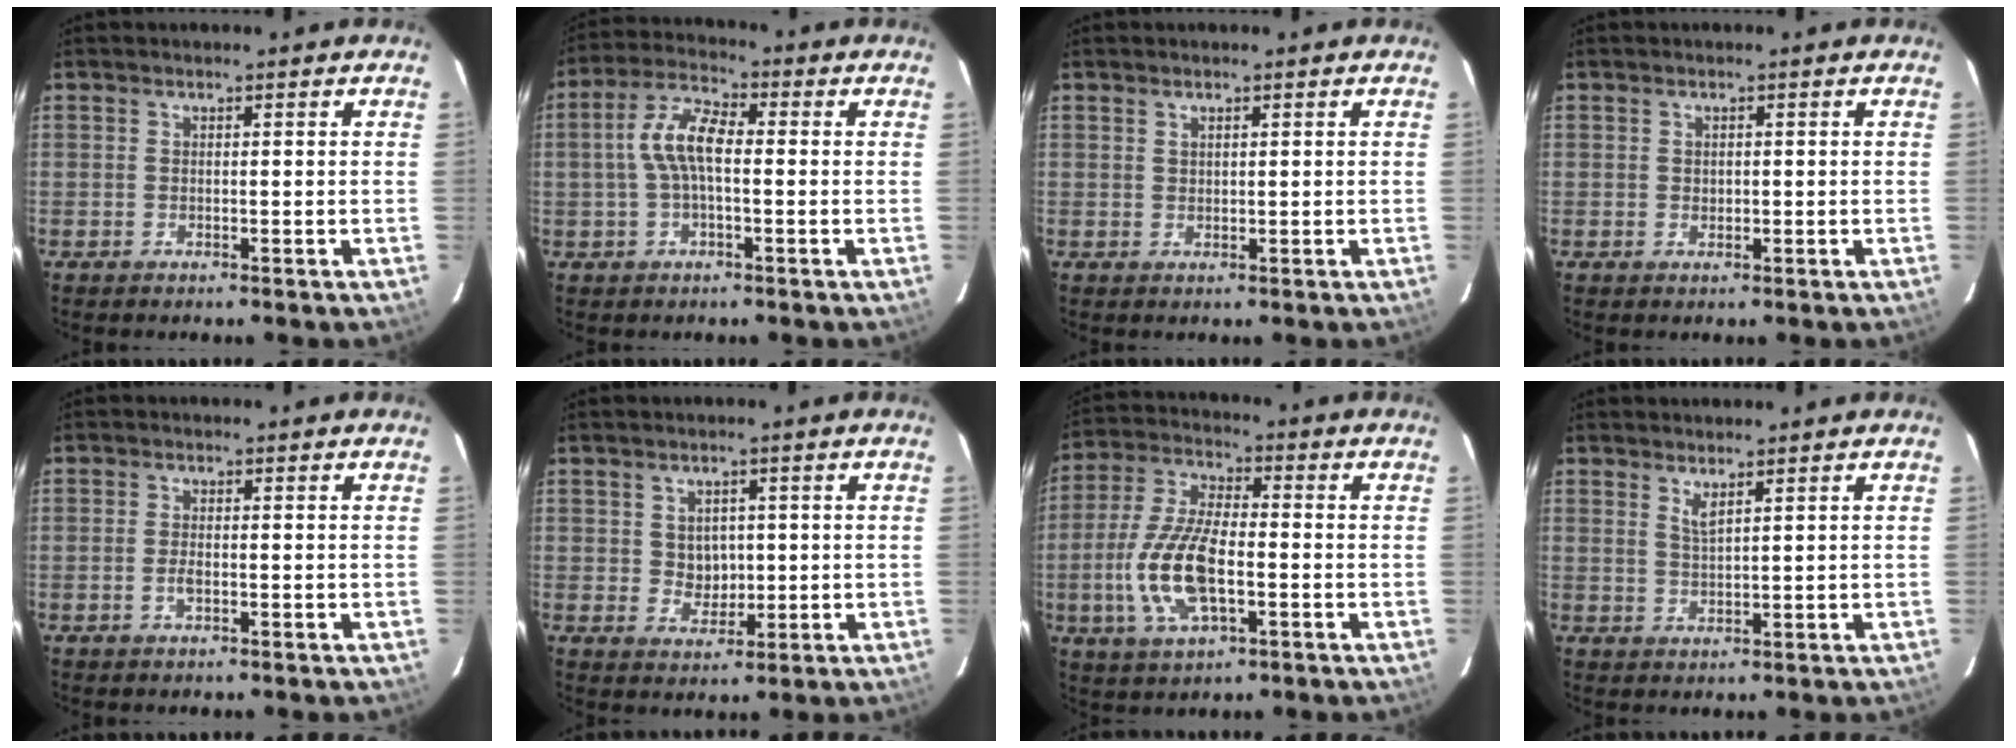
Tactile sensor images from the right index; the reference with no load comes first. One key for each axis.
{"total": 7.9, "fx": -0.2, "fy": 3.3, "fz": 7.2, "tx": -0.149, "ty": 0.020, "tz": -0.007}
{"total": 0.9, "fx": 0.6, "fy": 0.4, "fz": 0.4, "tx": -0.006, "ty": 0.002, "tz": 0.013}
{"total": 0.9, "fx": 0.1, "fy": 0.9, "fz": 0.2, "tx": 0.000, "ty": 0.001, "tz": 0.004}
{"total": 1.9, "fx": -0.7, "fy": 0.8, "fz": 1.5, "tx": -0.033, "ty": 0.000, "tz": -0.013}
{"total": 4.1, "fx": 0.5, "fy": 3.7, "fz": 1.7, "tx": -0.024, "ty": 0.004, "tz": 0.016}
{"total": 13.8, "fx": -3.2, "fy": 5.7, "fz": 12.1, "tx": -0.261, "ty": -0.001, "tz": -0.061}
{"total": 2.0, "fx": 1.5, "fy": 0.2, "fz": 1.4, "tx": -0.026, "ty": -0.004, "tz": 0.025}